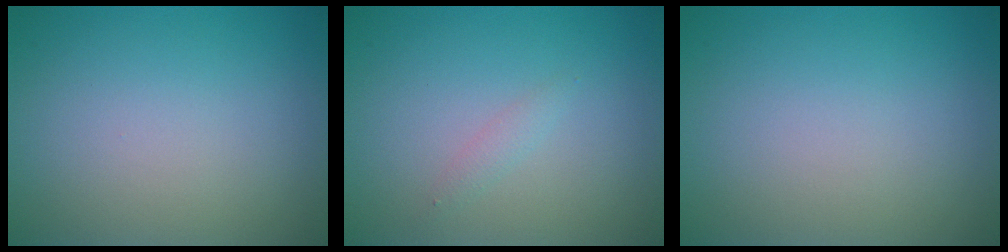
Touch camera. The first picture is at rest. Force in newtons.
{"total": 0.8, "press": 0.8, "slide": 0.1}
{"total": 0.0}